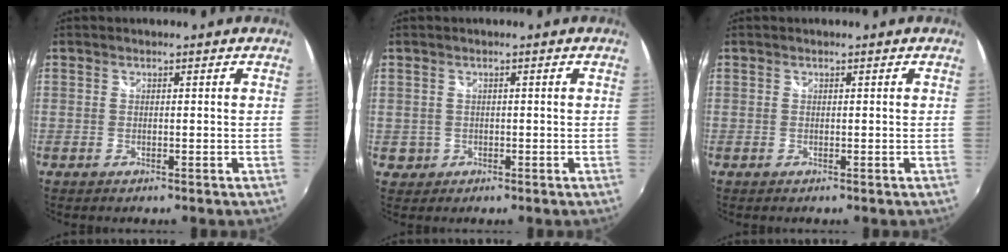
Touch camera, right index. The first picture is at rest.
{"total": 2.3, "force": [-0.4, 2.3, 0.1], "torque": [-0.004, 0.004, -0.002]}
{"total": 0.0}